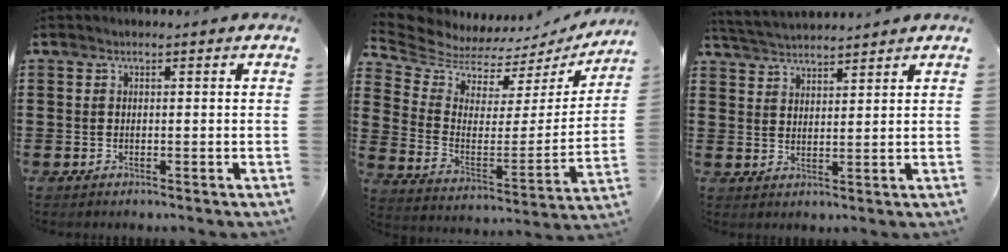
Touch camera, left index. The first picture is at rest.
{"total": 5.9, "force": [5.6, 1.8, 0.7], "torque": [-0.052, -0.053, 0.095]}
{"total": 3.2, "force": [3.2, -0.1, 0.1], "torque": [-0.013, -0.012, 0.057]}